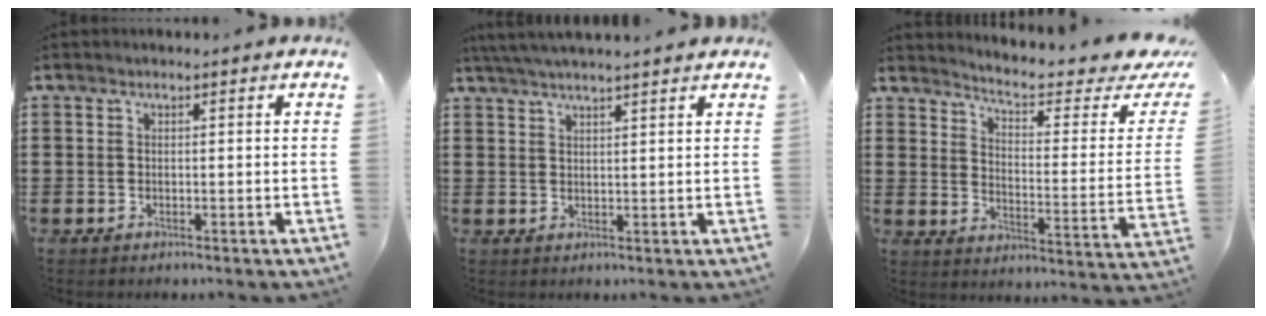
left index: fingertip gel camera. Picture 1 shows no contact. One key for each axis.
{"total": 3.5, "fx": 3.2, "fy": -0.3, "fz": 1.3, "tx": -0.035, "ty": -0.004, "tz": 0.059}
{"total": 4.7, "fx": 3.9, "fy": 0.1, "fz": 2.7, "tx": -0.063, "ty": -0.036, "tz": 0.057}